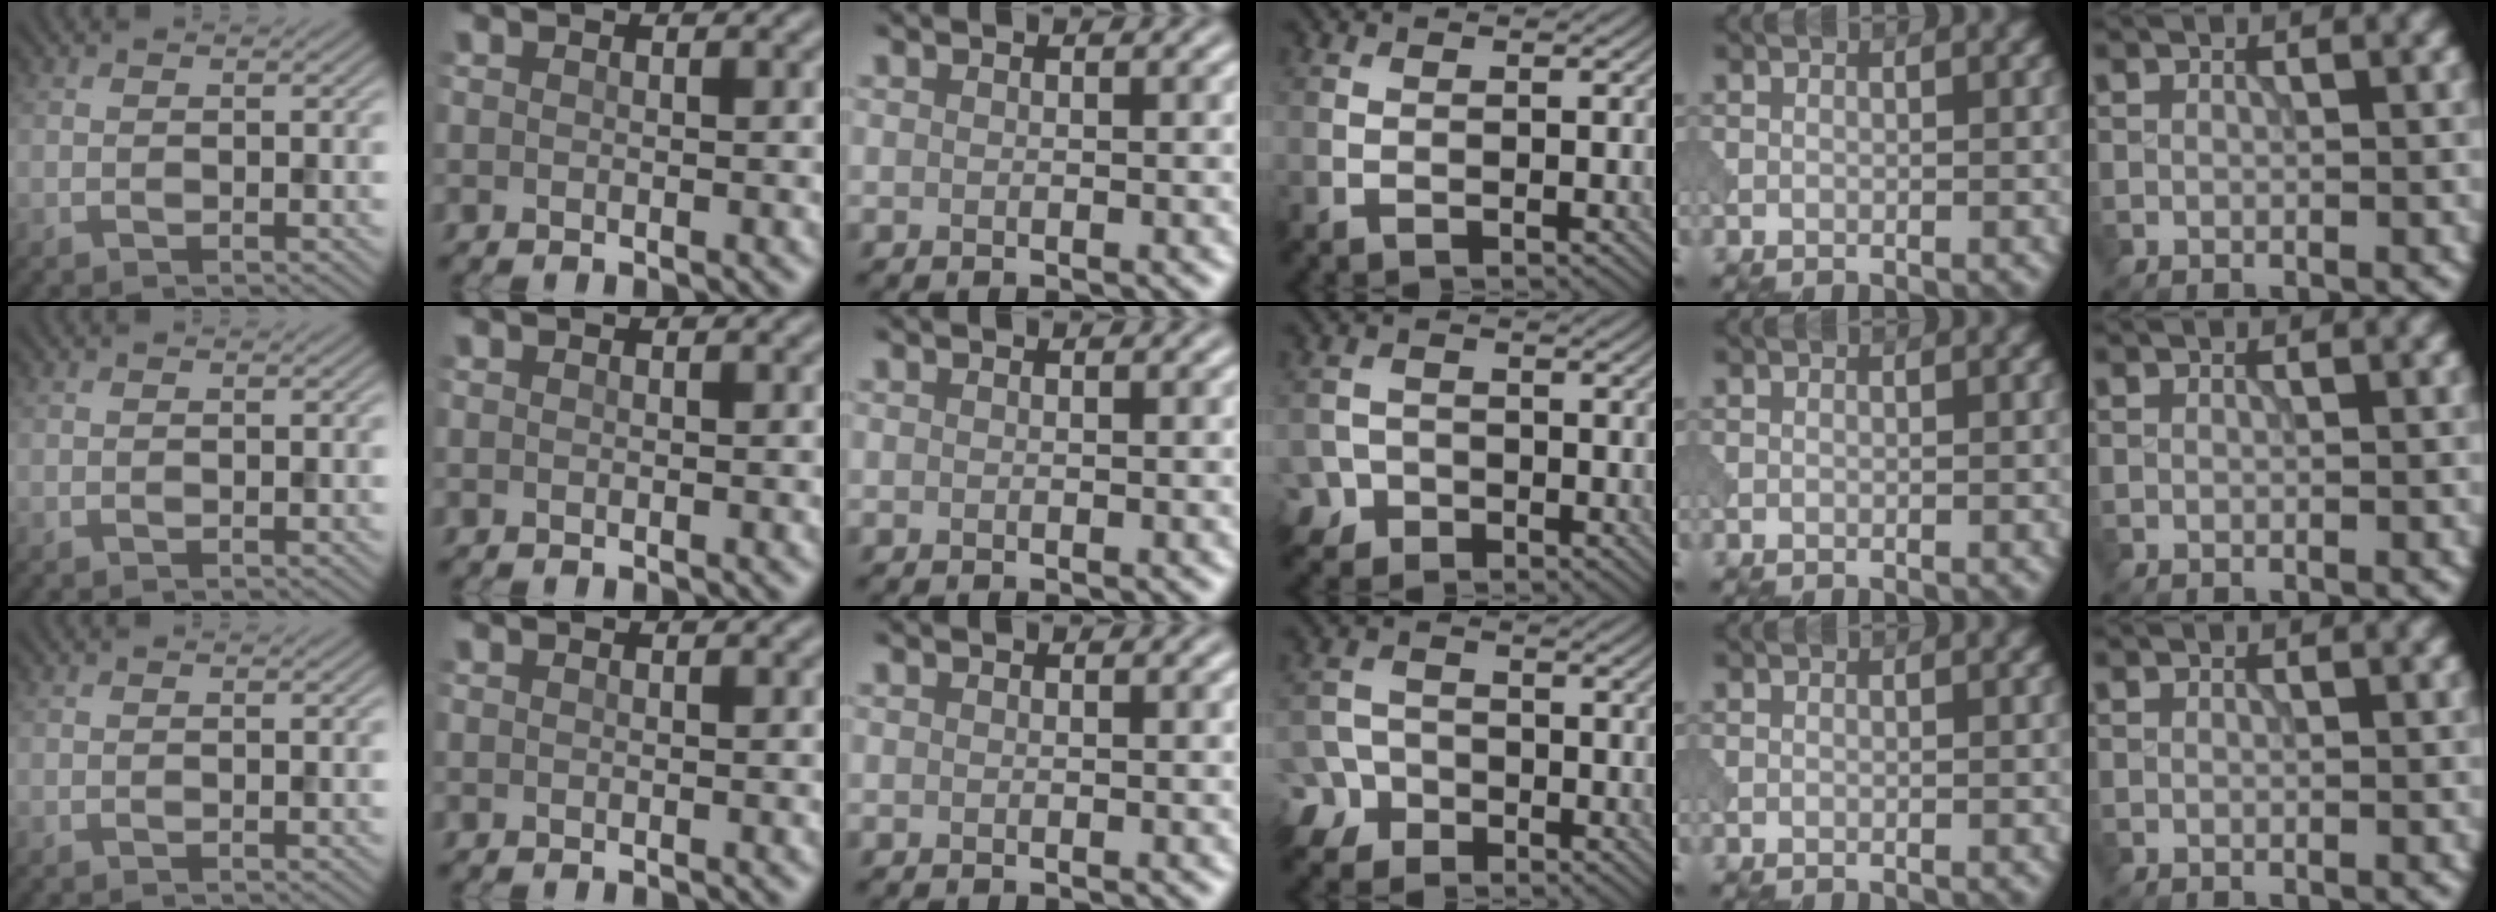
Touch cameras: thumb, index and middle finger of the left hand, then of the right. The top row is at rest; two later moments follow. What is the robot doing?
{"motion": "open", "object": "sandwich press"}